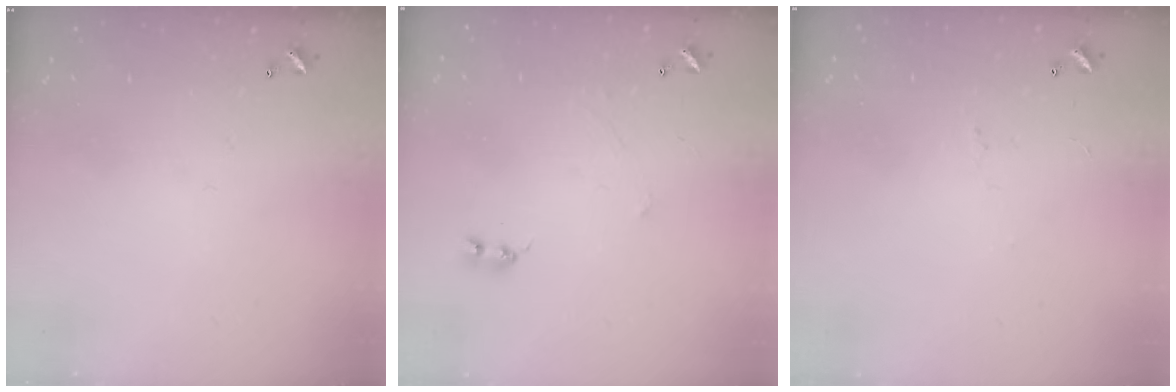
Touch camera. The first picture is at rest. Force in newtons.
{"total": 0.9, "press": 0.8, "slide": 0.3}
{"total": 1.9, "press": 1.8, "slide": 0.6}